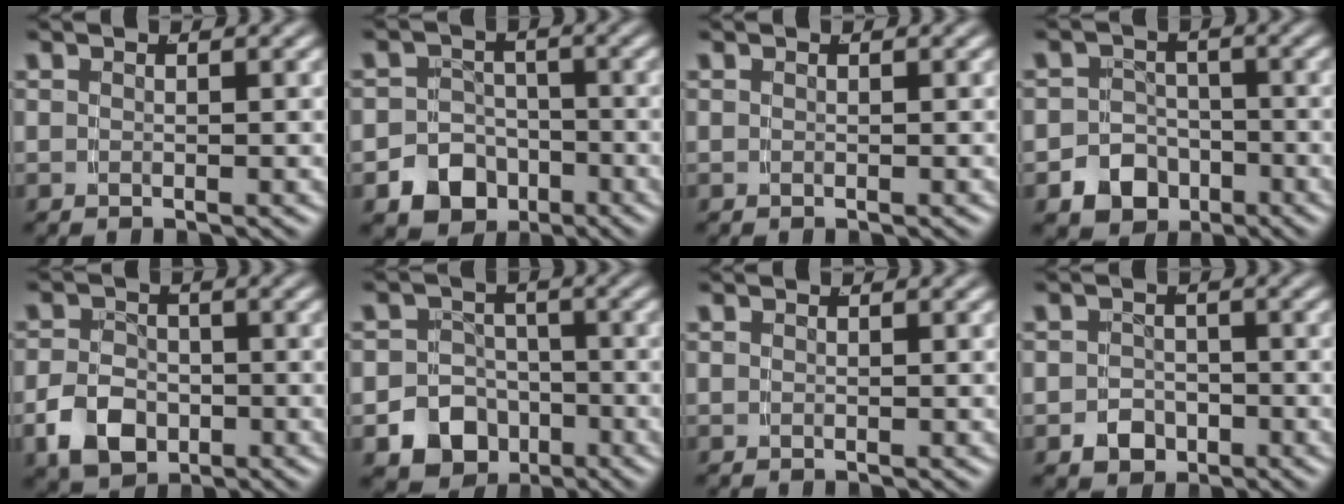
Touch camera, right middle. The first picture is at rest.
{"total": 10.9, "force": [-4.9, 9.4, 2.3], "torque": [-0.044, -0.028, -0.090]}
{"total": 0.0}
{"total": 9.1, "force": [-4.0, 8.0, 1.9], "torque": [-0.034, -0.020, -0.075]}
{"total": 5.3, "force": [-1.8, 4.1, 2.8], "torque": [-0.051, -0.012, -0.028]}
{"total": 15.0, "force": [-6.4, 13.2, 3.1], "torque": [-0.075, -0.053, -0.114]}
{"total": 0.0}
{"total": 3.3, "force": [-1.5, 2.8, 0.9], "torque": [-0.007, -0.007, -0.024]}